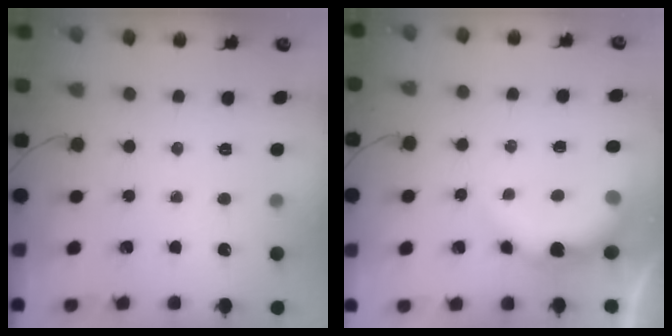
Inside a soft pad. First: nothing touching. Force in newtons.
{"total": 7.9, "press": 7.8, "slide": 1.4}